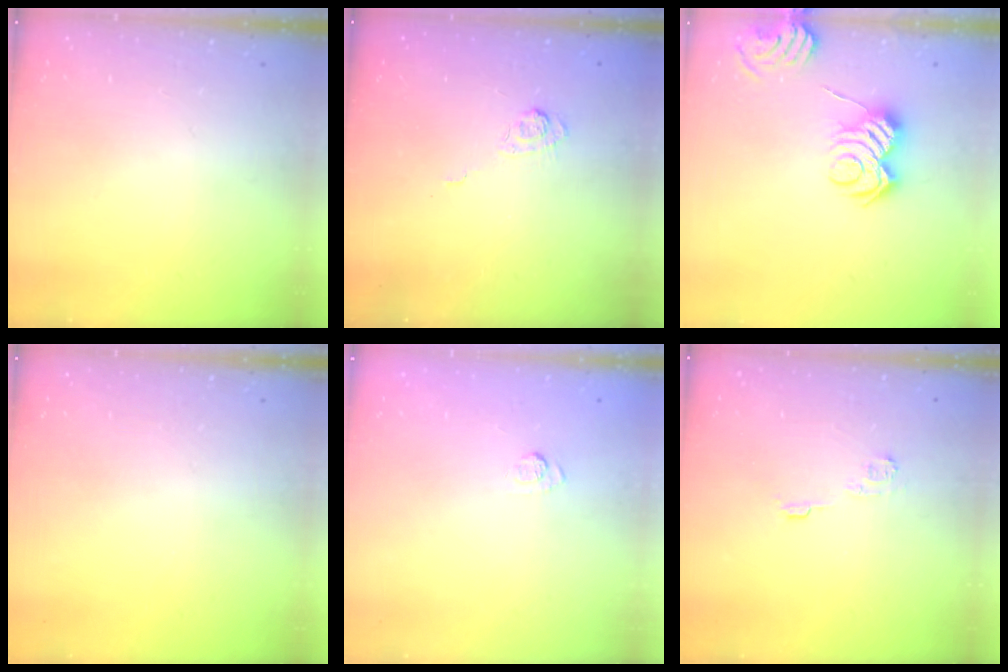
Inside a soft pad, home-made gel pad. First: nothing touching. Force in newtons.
{"total": 3.2, "press": 2.8, "slide": 1.5}
{"total": 9.7, "press": 9.6, "slide": 0.8}
{"total": 0.0}
{"total": 7.5, "press": 7.3, "slide": 1.4}
{"total": 4.3, "press": 4.3, "slide": 0.6}